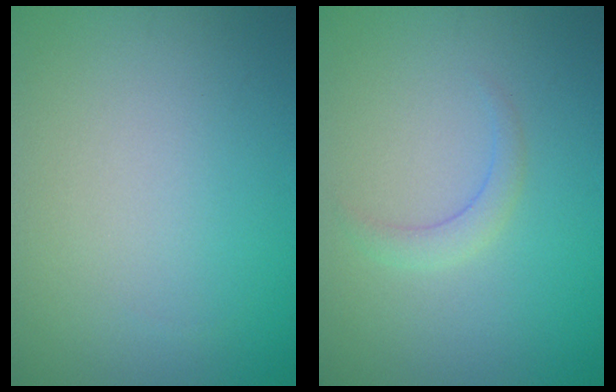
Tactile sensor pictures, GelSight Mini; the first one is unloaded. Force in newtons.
{"total": 1.4, "press": 1.4, "slide": 0.0}